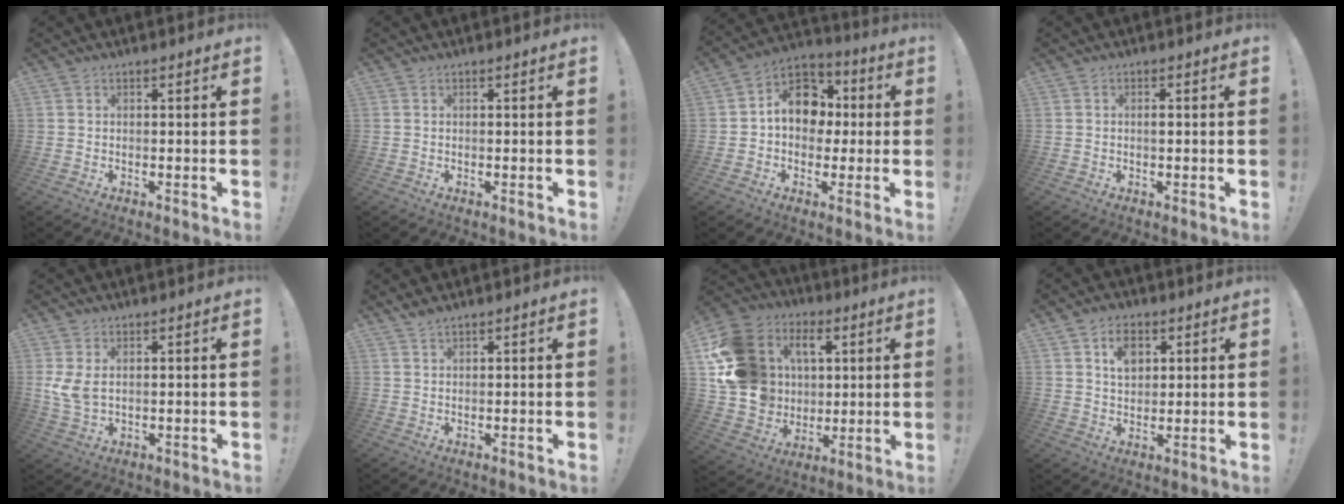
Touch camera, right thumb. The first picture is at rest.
{"total": 0.0}
{"total": 13.6, "force": [2.0, 10.6, 8.2], "torque": [-0.115, 0.013, 0.046]}
{"total": 0.9, "force": [-0.2, 0.1, 0.9], "torque": [-0.013, 0.001, -0.006]}
{"total": 5.9, "force": [1.9, 3.2, 4.5], "torque": [-0.087, -0.014, 0.033]}
{"total": 1.5, "force": [1.3, 0.2, 0.8], "torque": [-0.019, -0.001, 0.025]}
{"total": 20.4, "force": [5.4, 17.5, 8.9], "torque": [-0.165, -0.011, 0.132]}
{"total": 7.5, "force": [3.0, 5.3, 4.4], "torque": [-0.060, -0.003, 0.053]}